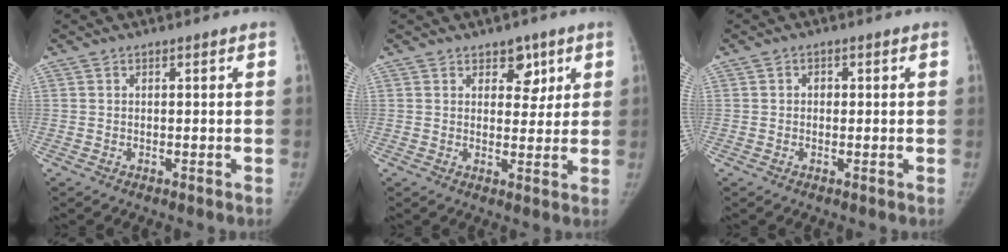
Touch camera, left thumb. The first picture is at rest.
{"total": 5.0, "force": [2.7, 3.4, 2.4], "torque": [0.003, -0.013, 0.037]}
{"total": 1.3, "force": [0.0, 1.2, 0.5], "torque": [0.001, 0.004, -0.006]}